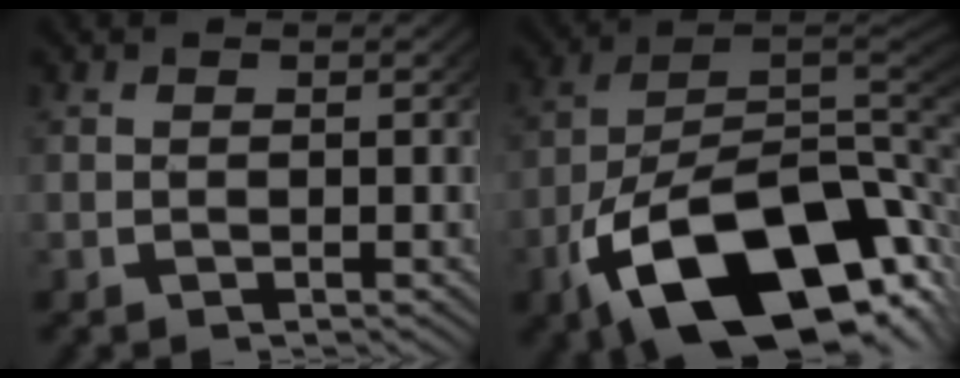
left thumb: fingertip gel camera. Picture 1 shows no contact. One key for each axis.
{"total": 20.6, "fx": -6.0, "fy": 12.6, "fz": 15.0, "tx": -0.251, "ty": -0.059, "tz": -0.073}